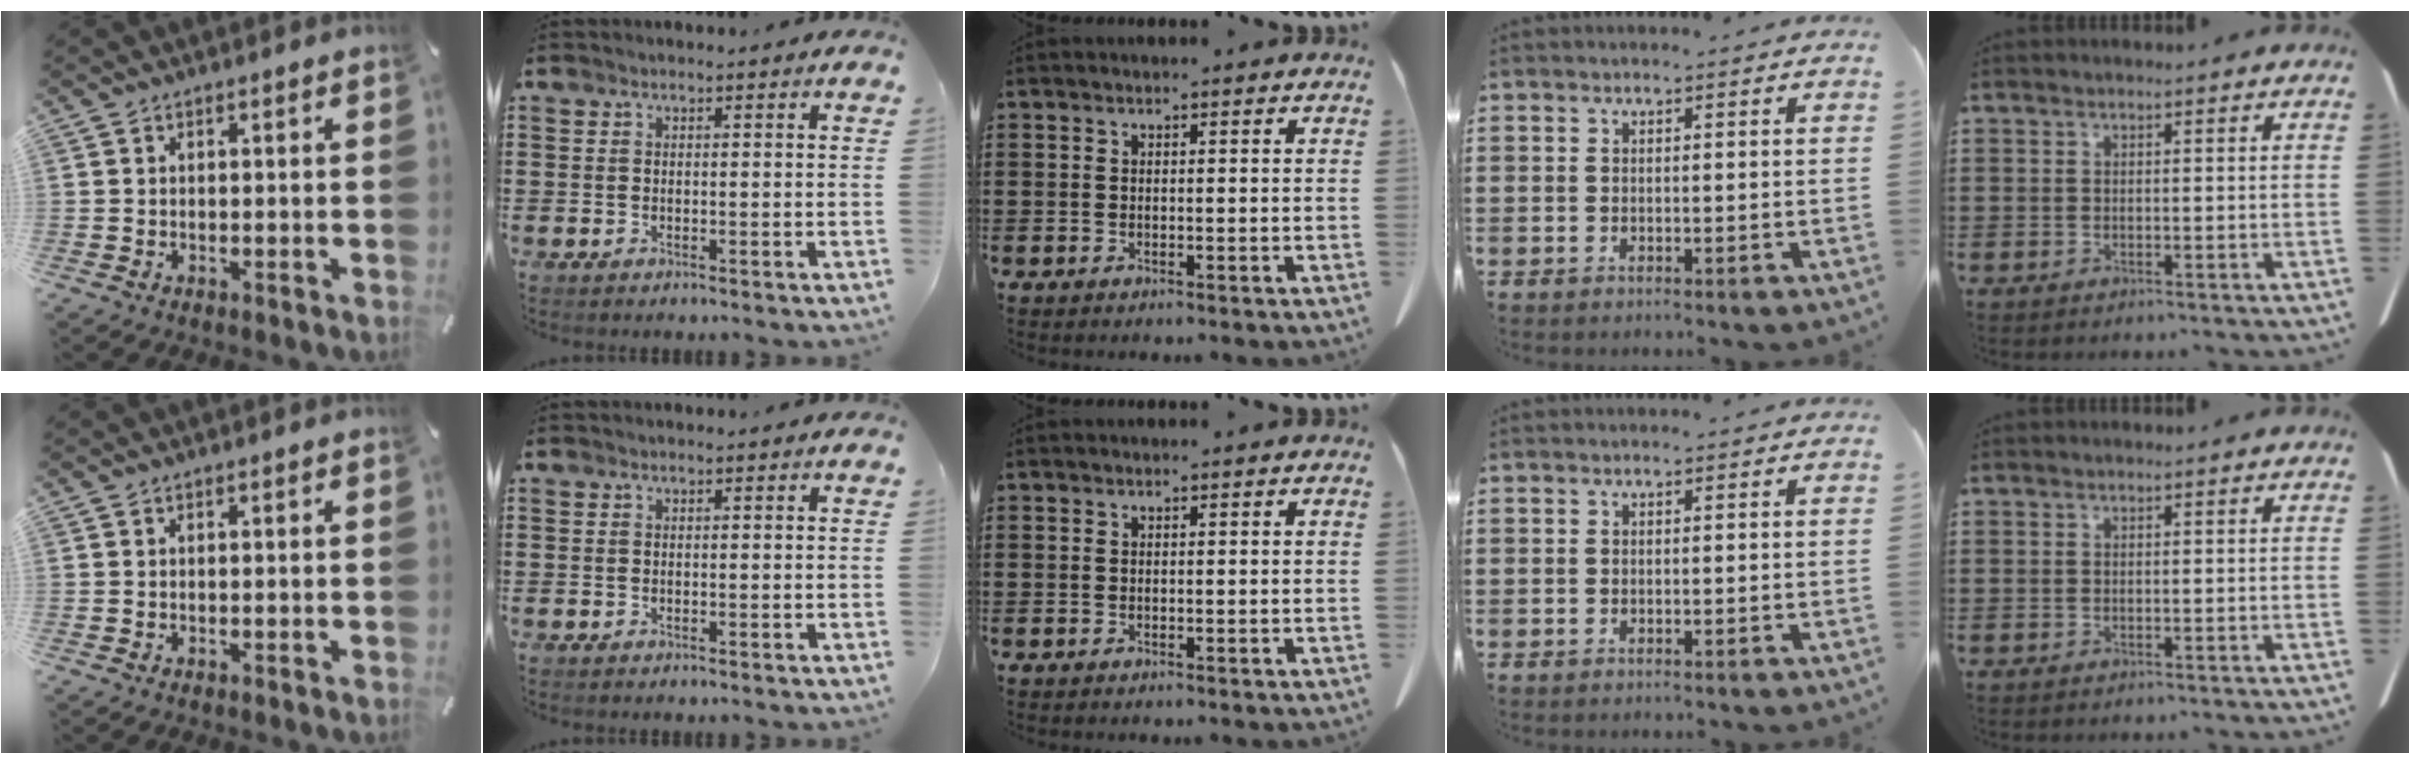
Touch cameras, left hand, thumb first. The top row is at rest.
{}